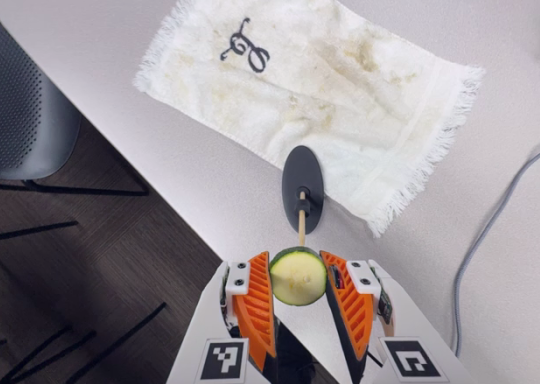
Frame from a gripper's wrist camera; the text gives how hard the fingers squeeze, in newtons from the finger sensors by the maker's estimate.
{"total": 8.5, "left": 8.3, "right": 8.6}